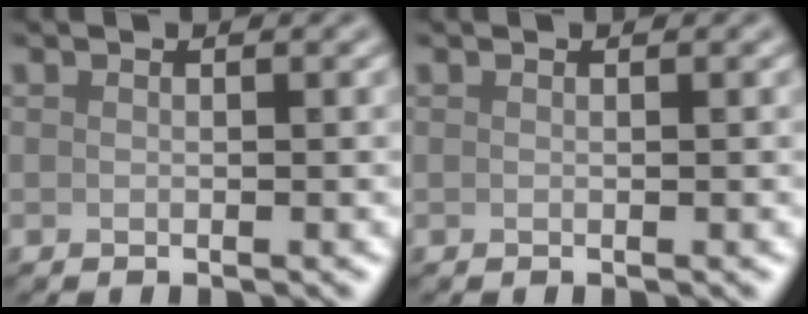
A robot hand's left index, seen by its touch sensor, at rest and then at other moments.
{"total": 0.0}